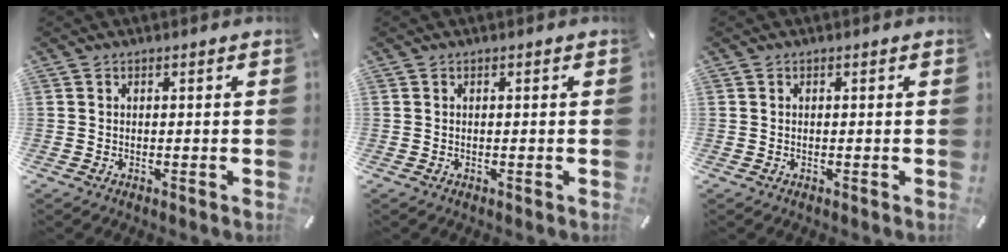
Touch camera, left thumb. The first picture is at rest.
{"total": 0.0}
{"total": 0.0}